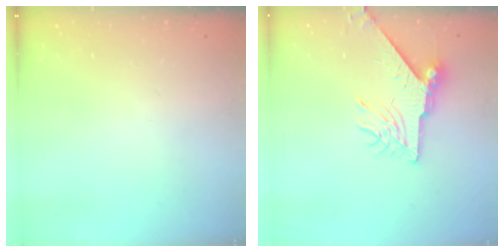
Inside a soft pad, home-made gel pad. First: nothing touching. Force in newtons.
{"total": 9.2, "press": 9.1, "slide": 0.9}